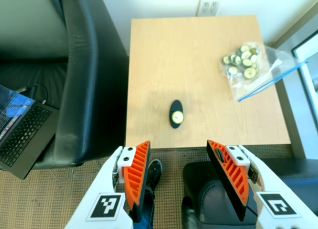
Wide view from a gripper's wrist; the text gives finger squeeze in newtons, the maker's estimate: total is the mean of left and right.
{"total": 0.0}